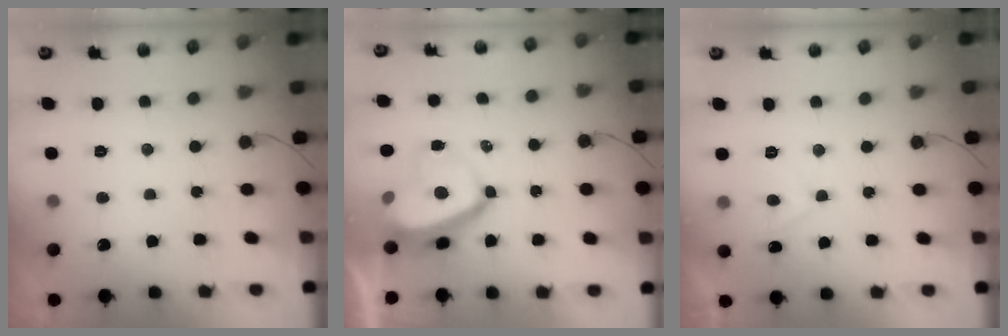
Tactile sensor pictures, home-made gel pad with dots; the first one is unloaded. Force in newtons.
{"total": 7.0, "press": 6.9, "slide": 0.9}
{"total": 2.8, "press": 2.7, "slide": 0.6}